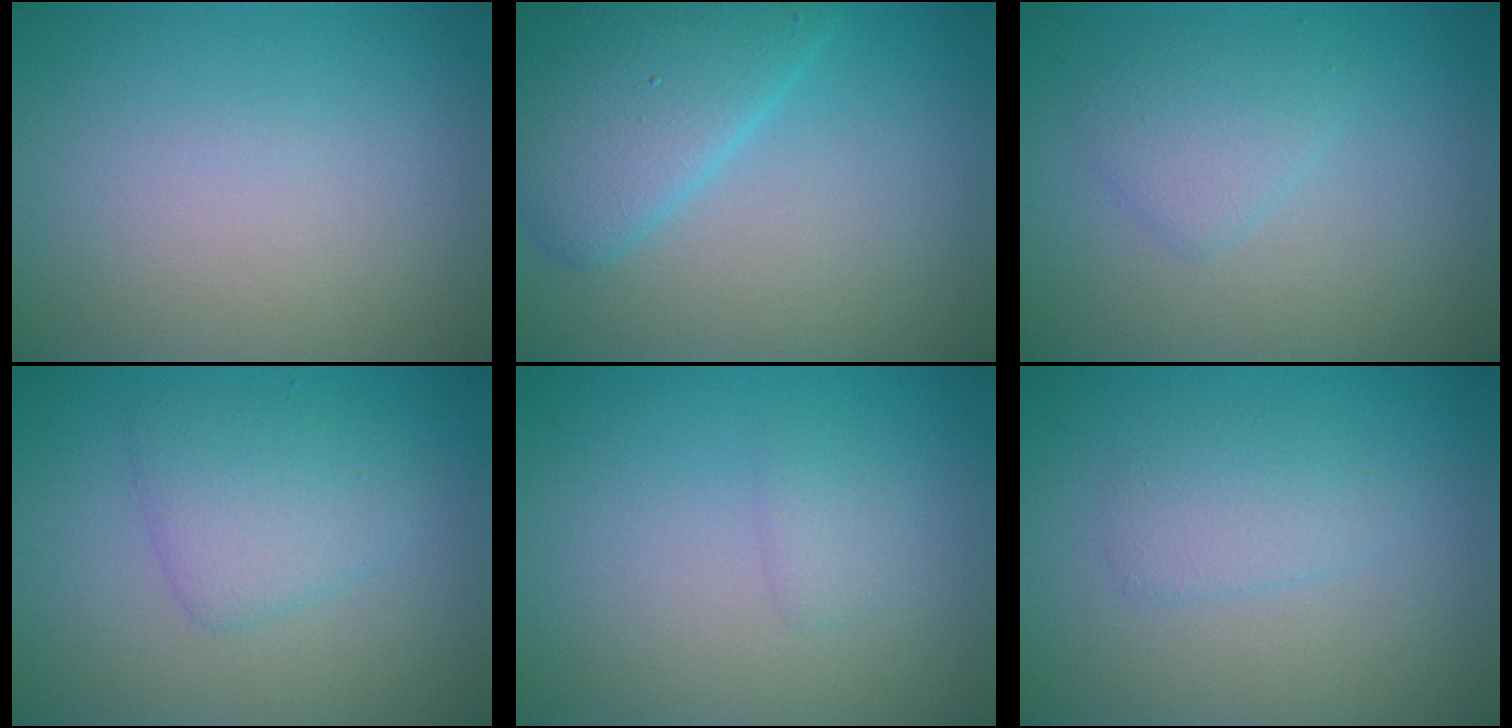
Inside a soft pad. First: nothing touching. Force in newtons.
{"total": 5.3, "press": 5.3, "slide": 0.3}
{"total": 2.0, "press": 2.0, "slide": 0.1}
{"total": 2.9, "press": 2.9, "slide": 0.1}
{"total": 0.9, "press": 0.9, "slide": 0.1}
{"total": 1.9, "press": 1.9, "slide": 0.0}